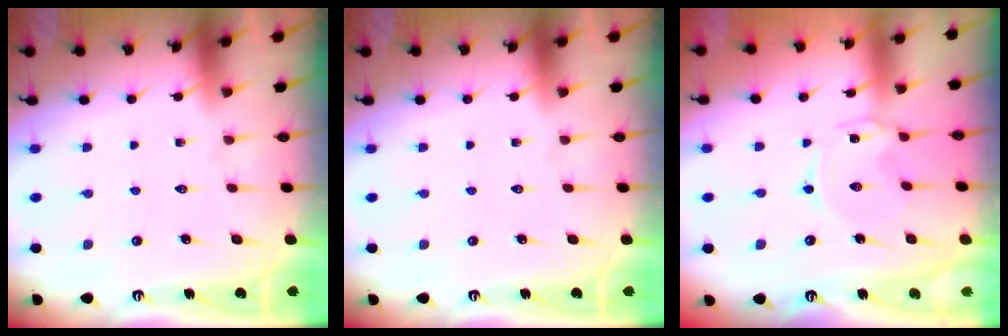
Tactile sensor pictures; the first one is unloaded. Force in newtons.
{"total": 0.0}
{"total": 1.4, "press": 1.4, "slide": 0.3}